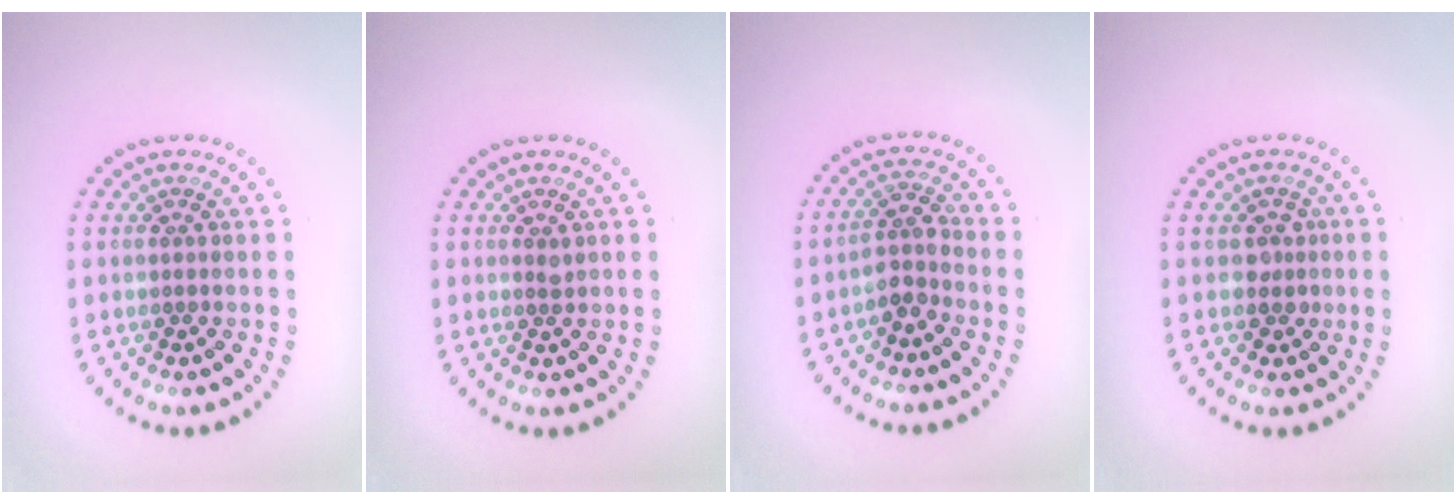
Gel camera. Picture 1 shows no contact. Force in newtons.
{"total": 0.6, "press": 0.4, "slide": 0.4}
{"total": 2.4, "press": 2.0, "slide": 1.3}
{"total": 1.5, "press": 1.2, "slide": 0.9}